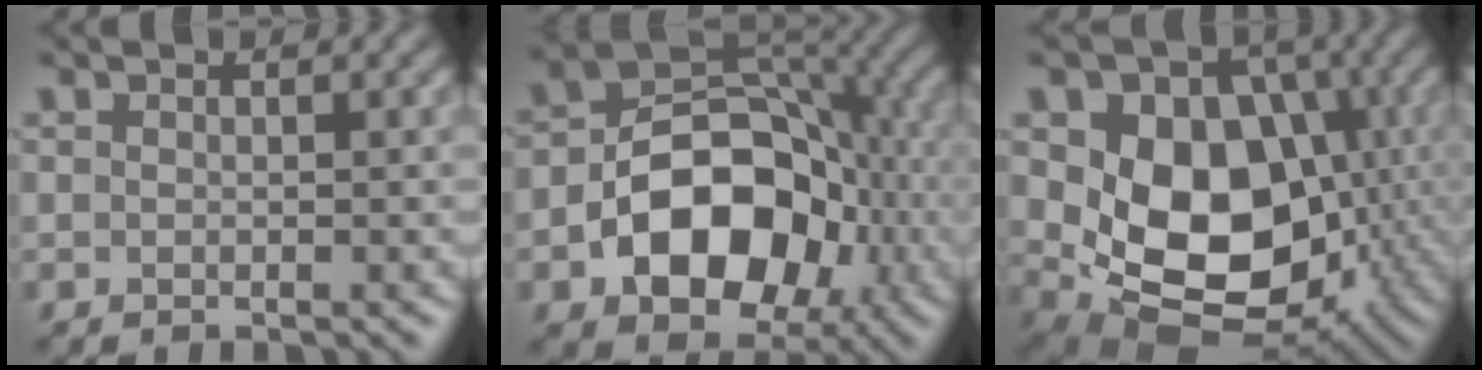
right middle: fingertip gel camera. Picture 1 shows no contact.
{"total": 11.4, "force": [-3.2, 7.8, 7.8], "torque": [-0.117, 0.002, -0.056]}
{"total": 13.6, "force": [-0.3, 10.2, 9.0], "torque": [-0.111, -0.019, -0.007]}